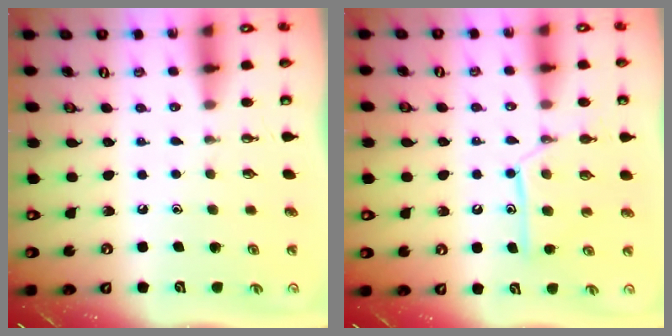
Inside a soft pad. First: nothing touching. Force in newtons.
{"total": 11.2, "press": 11.2, "slide": 0.6}